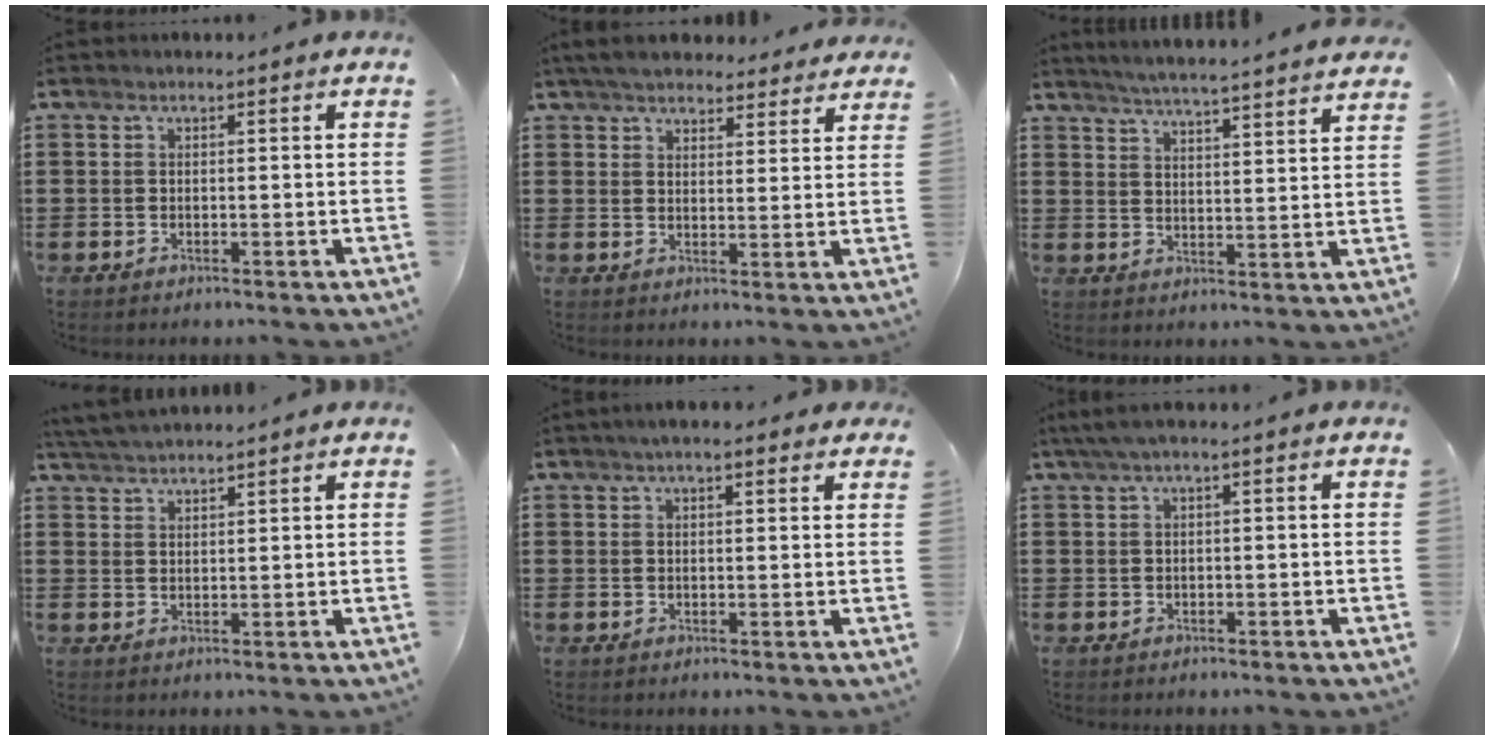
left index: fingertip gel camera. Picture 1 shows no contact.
{"total": 5.1, "force": [4.8, 1.0, 1.4], "torque": [-0.043, -0.013, 0.089]}
{"total": 4.7, "force": [4.5, -1.0, 0.9], "torque": [-0.035, -0.033, 0.075]}
{"total": 3.0, "force": [3.0, -0.1, 0.5], "torque": [-0.019, -0.002, 0.057]}
{"total": 2.7, "force": [2.0, 0.7, 1.7], "torque": [-0.038, 0.008, 0.036]}
{"total": 1.7, "force": [-0.1, 0.2, 1.7], "torque": [-0.034, -0.004, -0.005]}